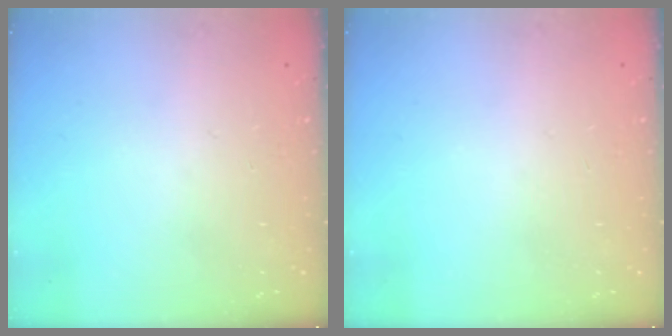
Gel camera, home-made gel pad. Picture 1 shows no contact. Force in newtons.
{"total": 0.0}